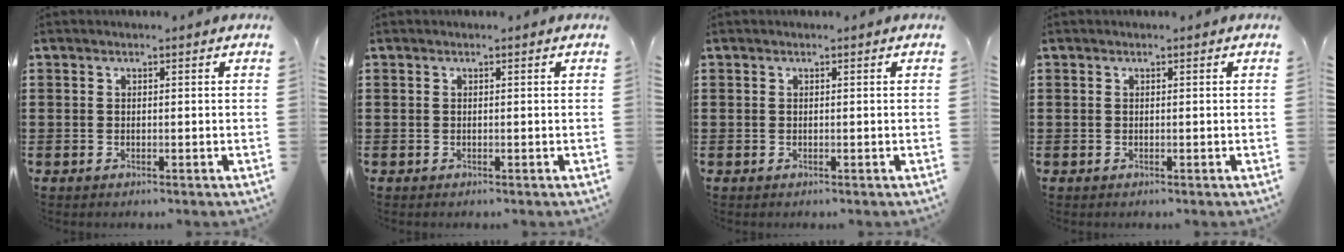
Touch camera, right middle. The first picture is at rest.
{"total": 0.0}
{"total": 0.0}
{"total": 0.0}